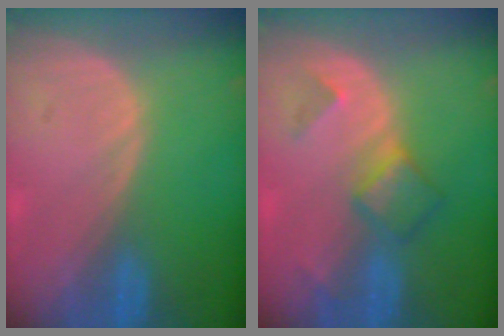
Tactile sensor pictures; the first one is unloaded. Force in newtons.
{"total": 4.7, "press": 4.7, "slide": 0.1}